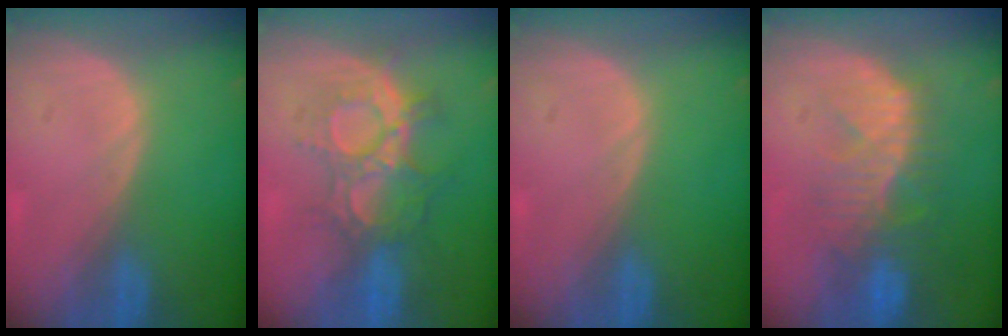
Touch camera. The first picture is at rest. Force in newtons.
{"total": 8.8, "press": 8.5, "slide": 2.3}
{"total": 0.0}
{"total": 10.3, "press": 8.9, "slide": 5.2}